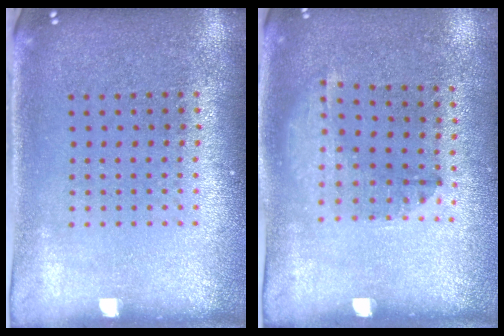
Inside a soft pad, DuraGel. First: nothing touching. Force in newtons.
{"total": 1.3, "press": 0.8, "slide": 1.0}